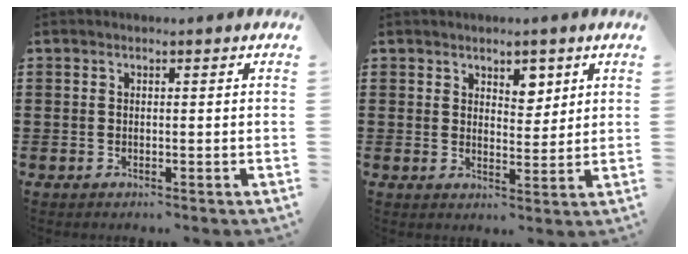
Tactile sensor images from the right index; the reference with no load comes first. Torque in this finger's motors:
{"motor_torque": [0.00, 0.20, 0.21, 0.04]}